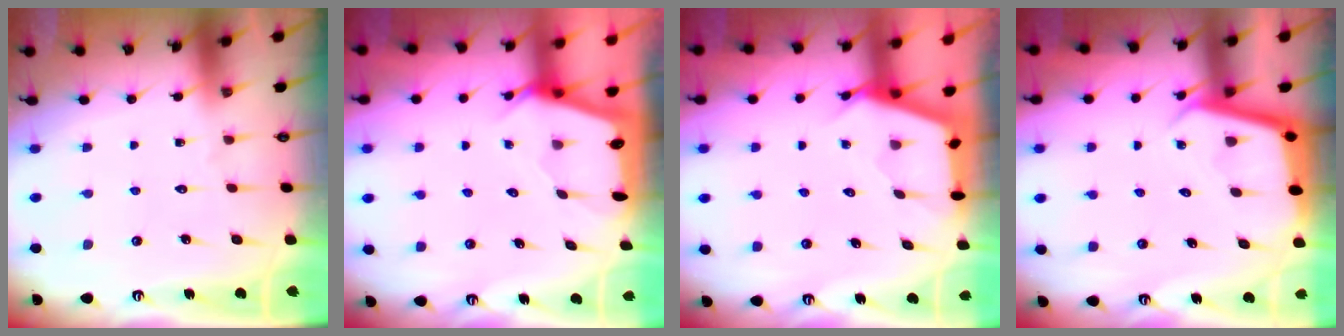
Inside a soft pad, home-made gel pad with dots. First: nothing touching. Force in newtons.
{"total": 2.3, "press": 2.3, "slide": 0.3}
{"total": 2.5, "press": 2.5, "slide": 0.3}
{"total": 3.5, "press": 3.5, "slide": 0.2}